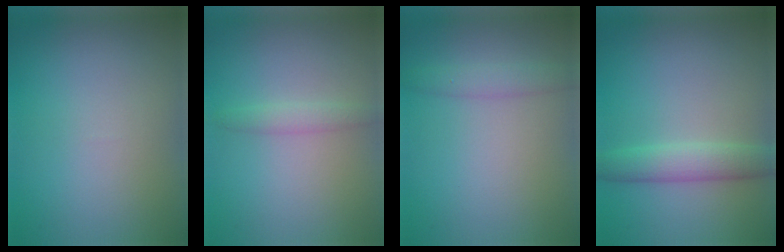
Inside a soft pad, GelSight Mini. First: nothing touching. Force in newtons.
{"total": 1.3, "press": 1.3, "slide": 0.1}
{"total": 1.7, "press": 1.7, "slide": 0.2}
{"total": 3.2, "press": 3.2, "slide": 0.0}